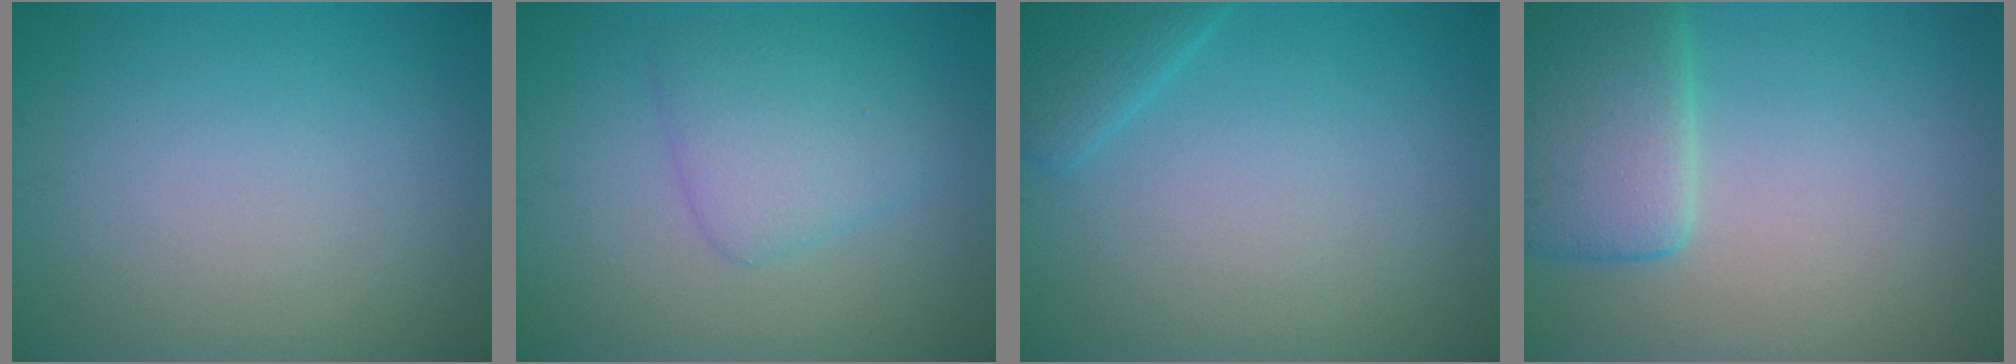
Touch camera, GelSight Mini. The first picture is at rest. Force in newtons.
{"total": 3.6, "press": 3.6, "slide": 0.1}
{"total": 2.3, "press": 2.3, "slide": 0.2}
{"total": 5.5, "press": 5.5, "slide": 0.4}